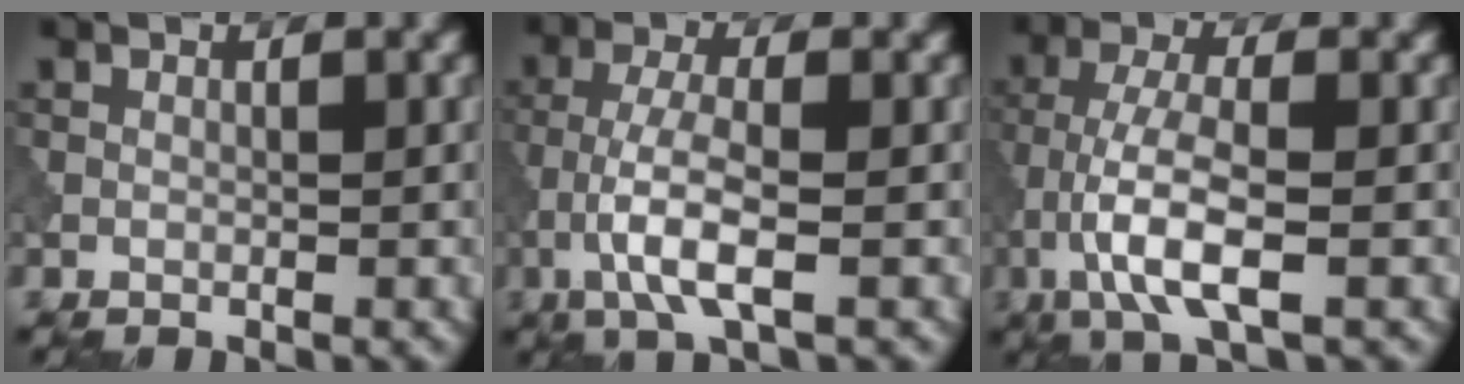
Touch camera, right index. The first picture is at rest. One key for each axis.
{"total": 5.1, "fx": -1.8, "fy": 1.3, "fz": 4.6, "tx": -0.093, "ty": 0.005, "tz": -0.041}
{"total": 6.8, "fx": -2.3, "fy": 2.0, "fz": 6.1, "tx": -0.121, "ty": 0.007, "tz": -0.052}